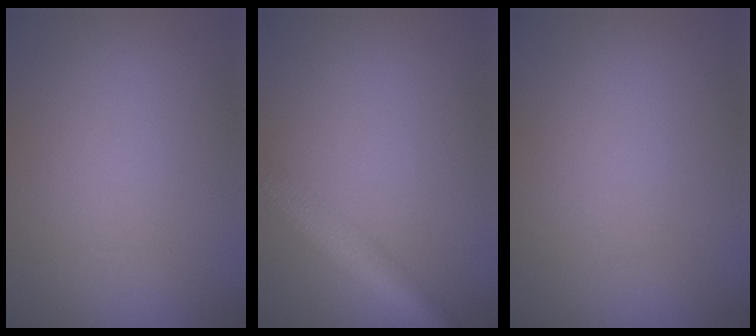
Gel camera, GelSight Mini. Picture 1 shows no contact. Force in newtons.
{"total": 5.0, "press": 5.0, "slide": 0.2}
{"total": 0.0}